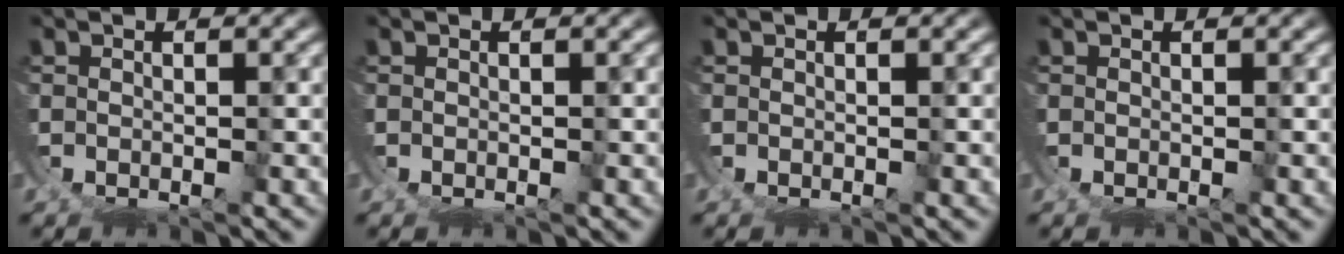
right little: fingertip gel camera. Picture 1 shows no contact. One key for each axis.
{"total": 0.0}
{"total": 0.0}
{"total": 0.0}